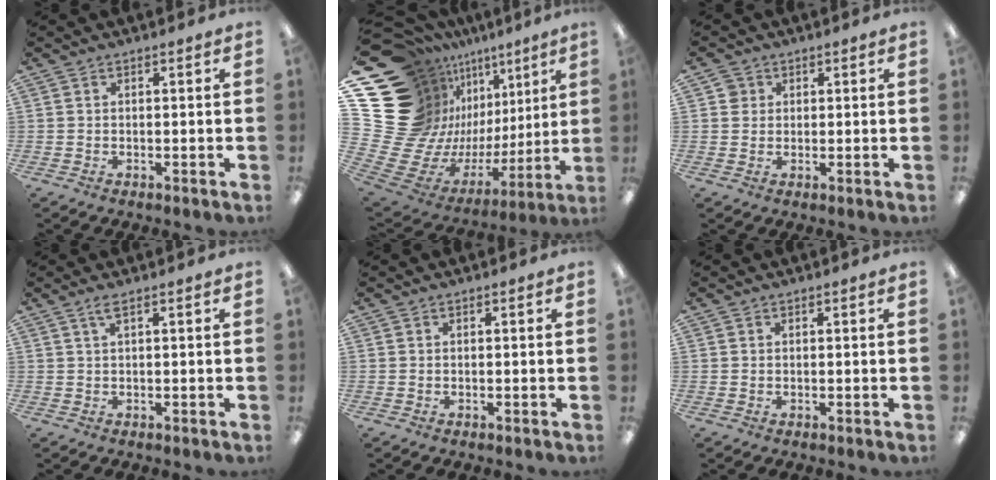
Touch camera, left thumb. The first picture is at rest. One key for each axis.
{"total": 23.0, "fx": 8.2, "fy": 17.1, "fz": 13.1, "tx": -0.241, "ty": -0.135, "tz": 0.217}
{"total": 3.3, "fx": 1.5, "fy": 2.9, "fz": 0.5, "tx": -0.002, "ty": 0.001, "tz": 0.024}
{"total": 1.9, "fx": 1.1, "fy": 0.2, "fz": 1.6, "tx": -0.036, "ty": 0.001, "tz": 0.018}
{"total": 0.0}
{"total": 0.5, "fx": 0.3, "fy": 0.4, "fz": 0.0, "tx": 0.001, "ty": 0.003, "tz": 0.005}